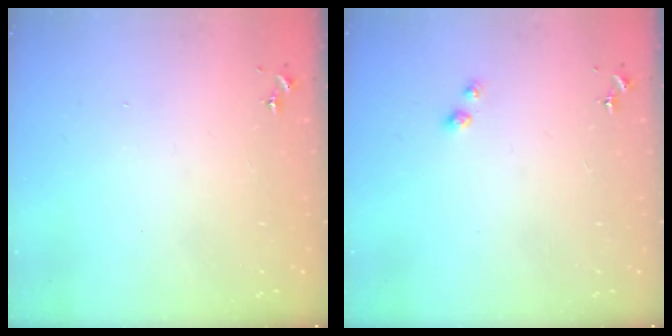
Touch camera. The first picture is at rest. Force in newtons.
{"total": 3.4, "press": 3.4, "slide": 0.2}